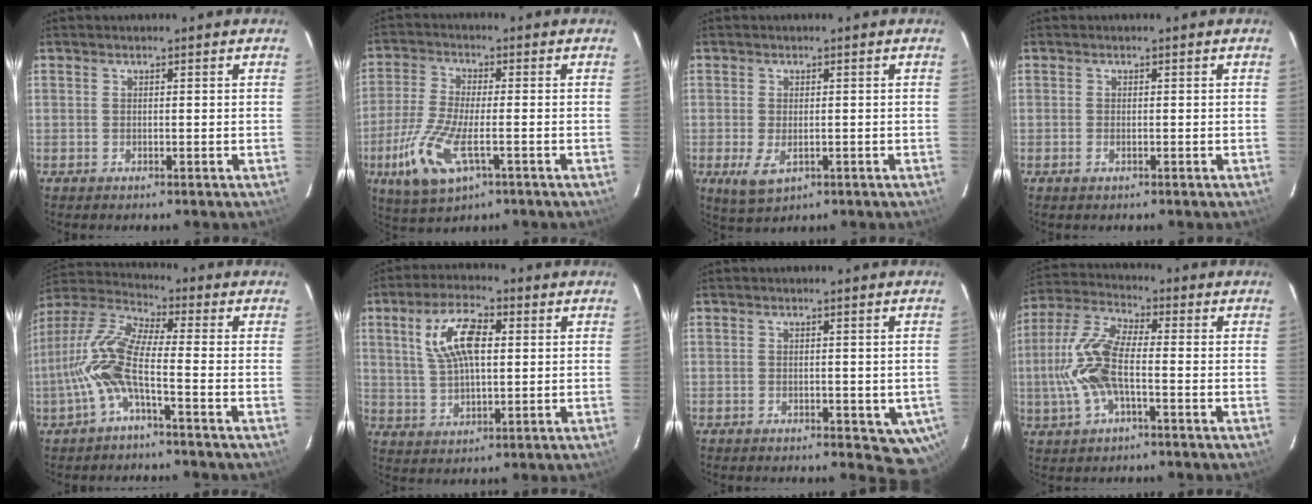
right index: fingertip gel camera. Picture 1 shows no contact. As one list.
[{"total": 11.6, "force": [-4.6, 4.3, 9.7], "torque": [-0.222, -0.018, -0.086]}, {"total": 4.6, "force": [-1.4, 2.7, 3.5], "torque": [-0.072, -0.015, -0.020]}, {"total": 0.8, "force": [-0.4, 0.5, 0.5], "torque": [-0.010, -0.002, -0.008]}, {"total": 10.8, "force": [-3.2, 1.9, 10.1], "torque": [-0.227, 0.009, -0.068]}, {"total": 10.4, "force": [2.9, 4.6, 8.9], "torque": [-0.175, 0.016, 0.058]}, {"total": 5.5, "force": [-1.9, 3.6, 3.6], "torque": [-0.029, 0.001, -0.018]}, {"total": 12.0, "force": [-2.1, 4.7, 10.8], "torque": [-0.241, 0.008, -0.045]}]